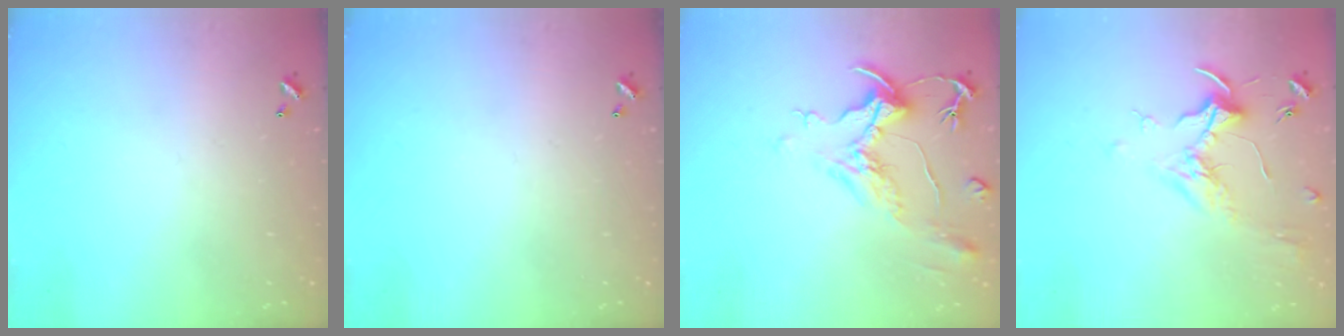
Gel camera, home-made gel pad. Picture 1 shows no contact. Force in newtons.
{"total": 0.0}
{"total": 2.0, "press": 1.5, "slide": 1.3}
{"total": 1.7, "press": 1.5, "slide": 0.7}